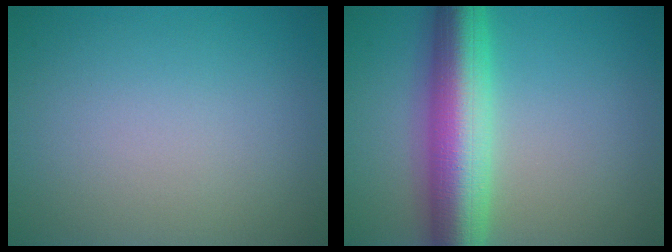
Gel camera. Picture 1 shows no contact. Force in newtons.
{"total": 9.4, "press": 9.4, "slide": 0.3}